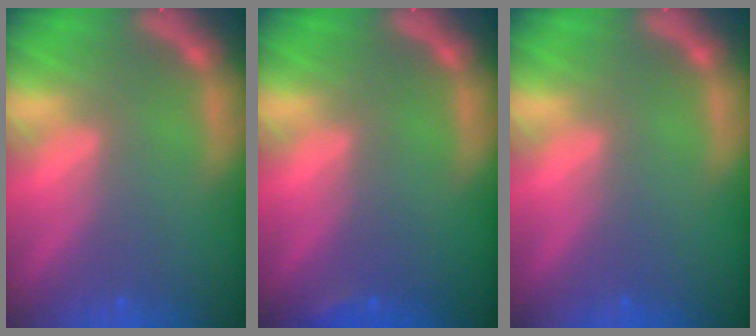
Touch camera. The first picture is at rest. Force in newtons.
{"total": 0.9}
{"total": 0.0}